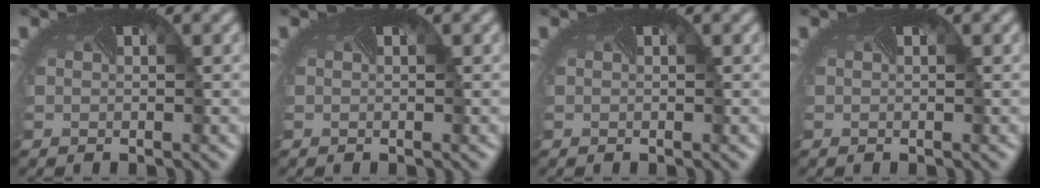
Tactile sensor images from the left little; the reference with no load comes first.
{"total": 0.0}
{"total": 0.0}
{"total": 0.0}